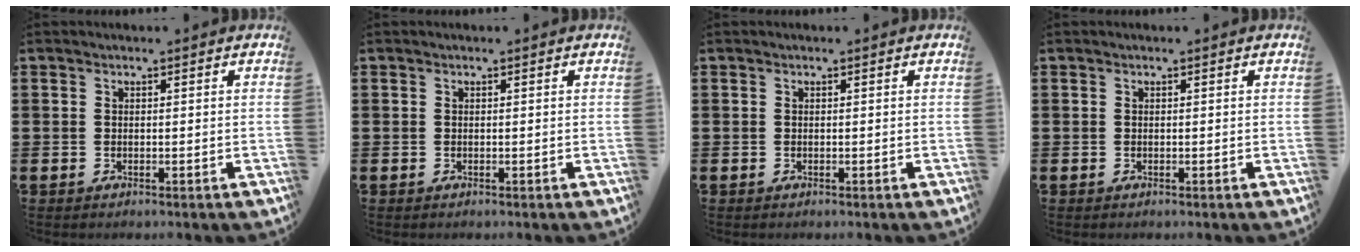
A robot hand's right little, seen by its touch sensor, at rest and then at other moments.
{"total": 0.0}
{"total": 0.0}
{"total": 0.0}